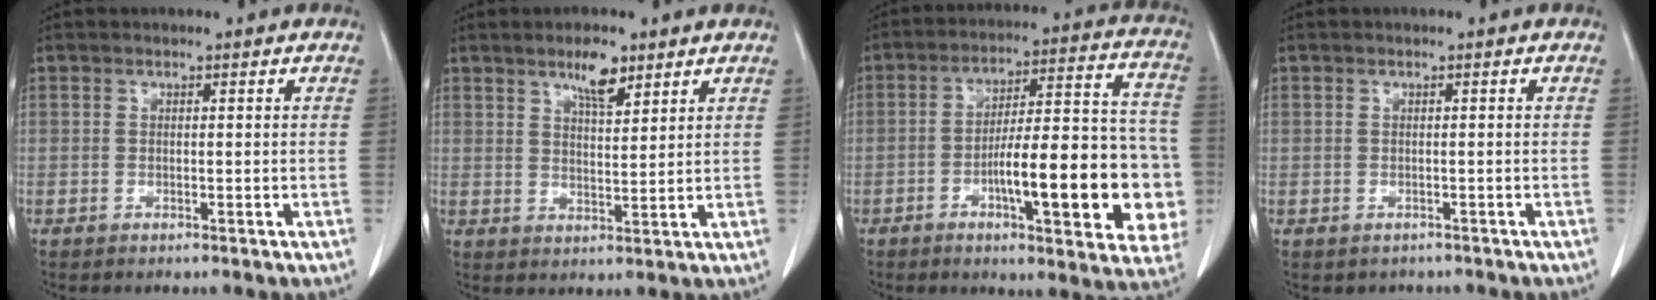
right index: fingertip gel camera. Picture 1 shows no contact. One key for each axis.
{"total": 5.1, "fx": 3.4, "fy": 1.4, "fz": 3.5, "tx": -0.064, "ty": 0.000, "tz": 0.058}
{"total": 21.0, "fx": -5.5, "fy": 4.6, "fz": 19.7, "tx": -0.207, "ty": 0.031, "tz": -0.067}
{"total": 1.7, "fx": -1.1, "fy": 1.3, "fz": 0.0, "tx": -0.005, "ty": 0.003, "tz": -0.013}